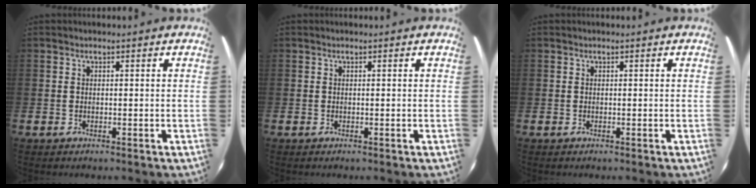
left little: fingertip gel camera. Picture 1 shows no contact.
{"total": 0.0}
{"total": 0.0}